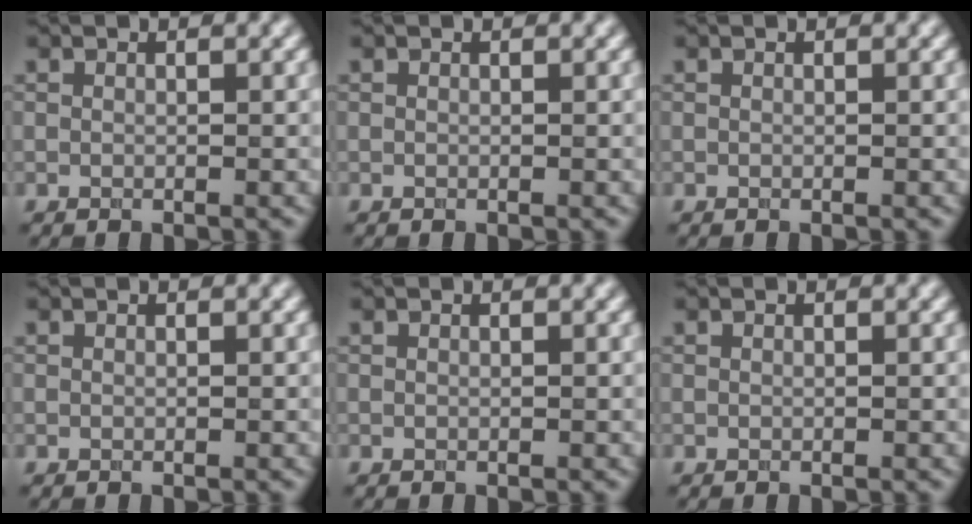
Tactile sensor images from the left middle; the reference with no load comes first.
{"total": 0.0}
{"total": 0.0}
{"total": 0.0}
{"total": 0.0}
{"total": 0.0}